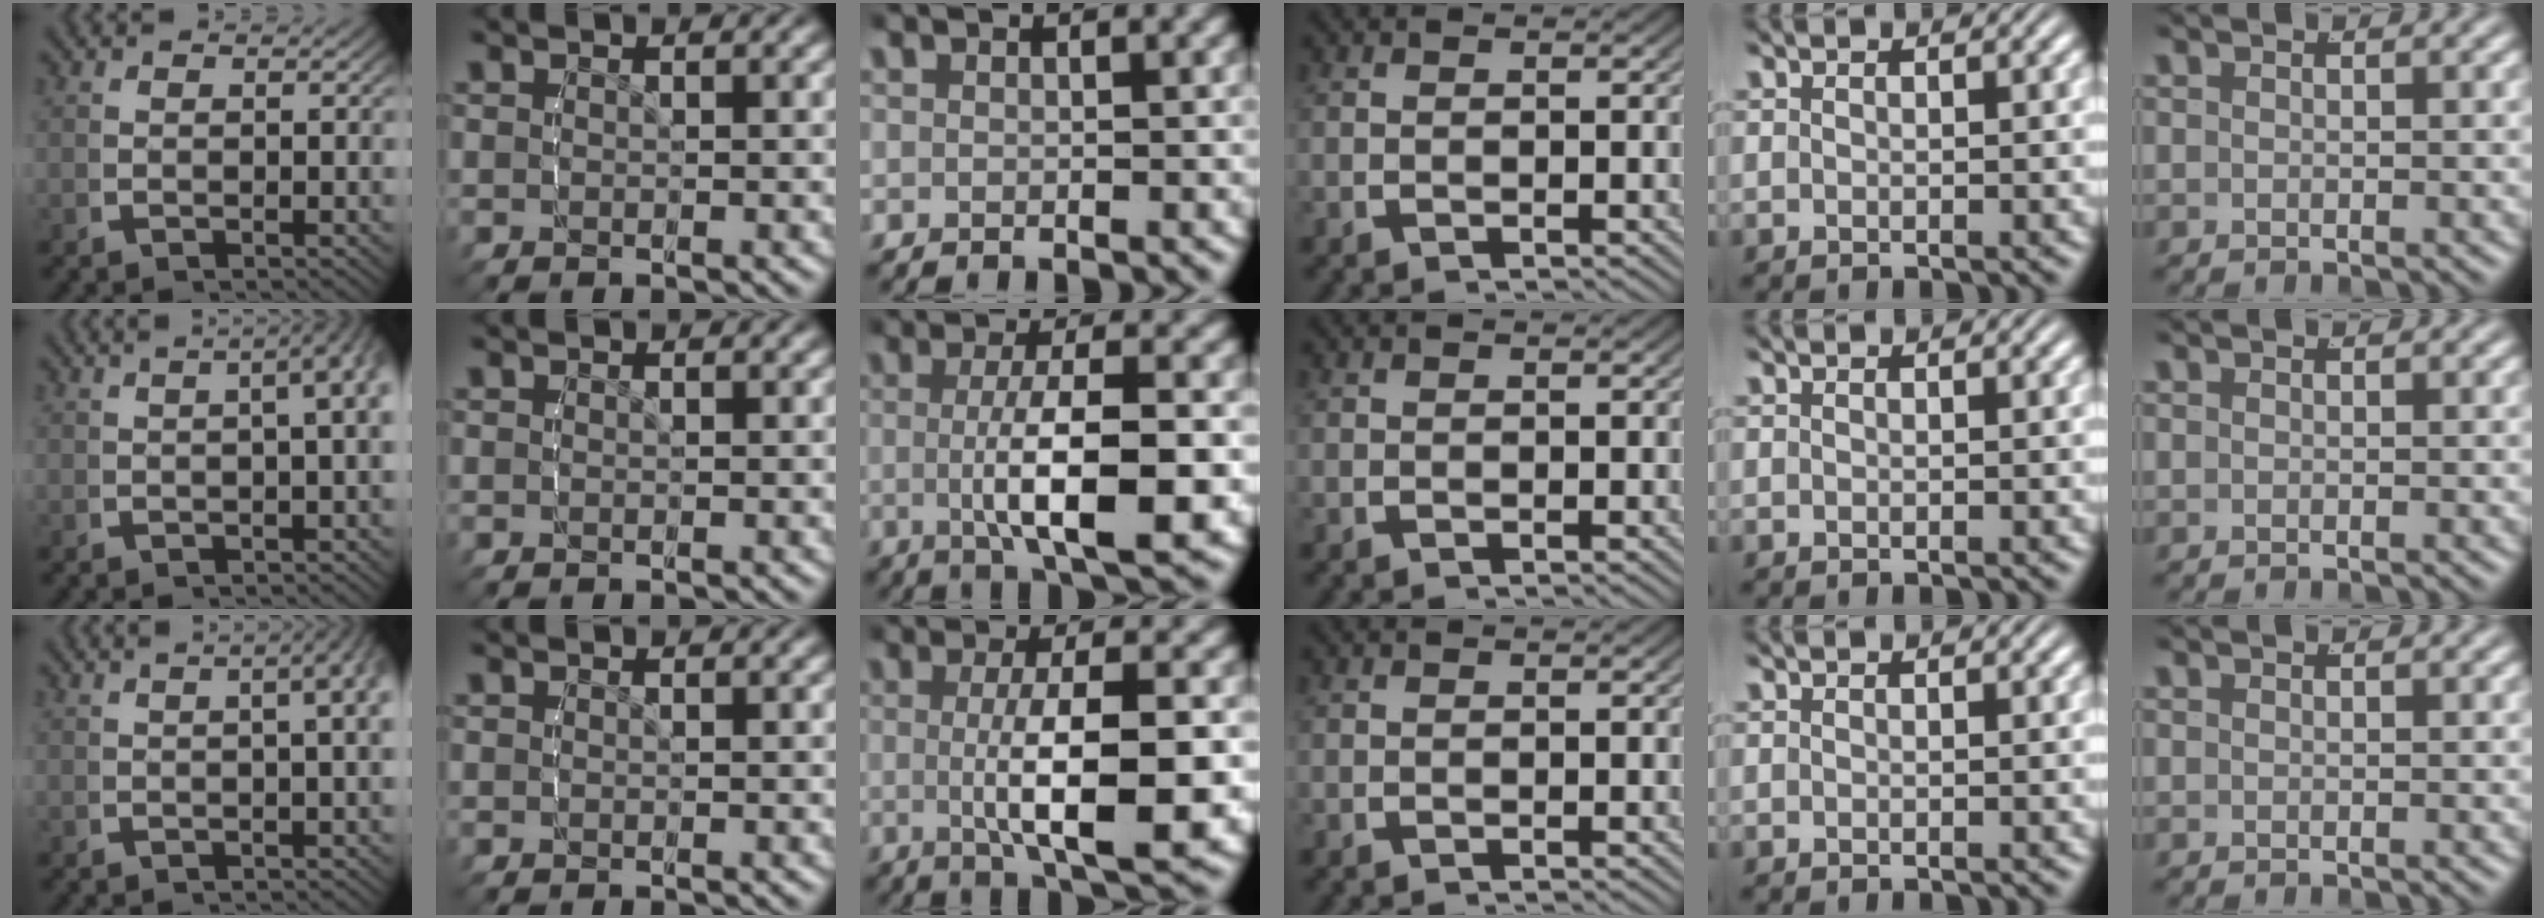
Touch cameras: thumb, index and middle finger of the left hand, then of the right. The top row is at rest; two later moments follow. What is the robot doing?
{"motion": "lift_and_place", "object": "cubes"}